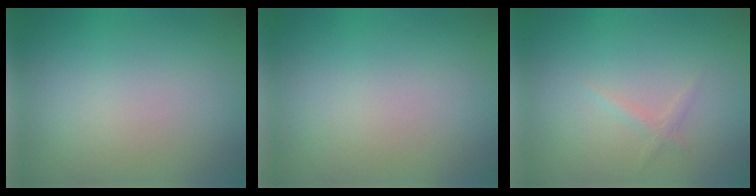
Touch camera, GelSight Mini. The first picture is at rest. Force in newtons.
{"total": 0.0}
{"total": 0.8, "press": 0.8, "slide": 0.0}